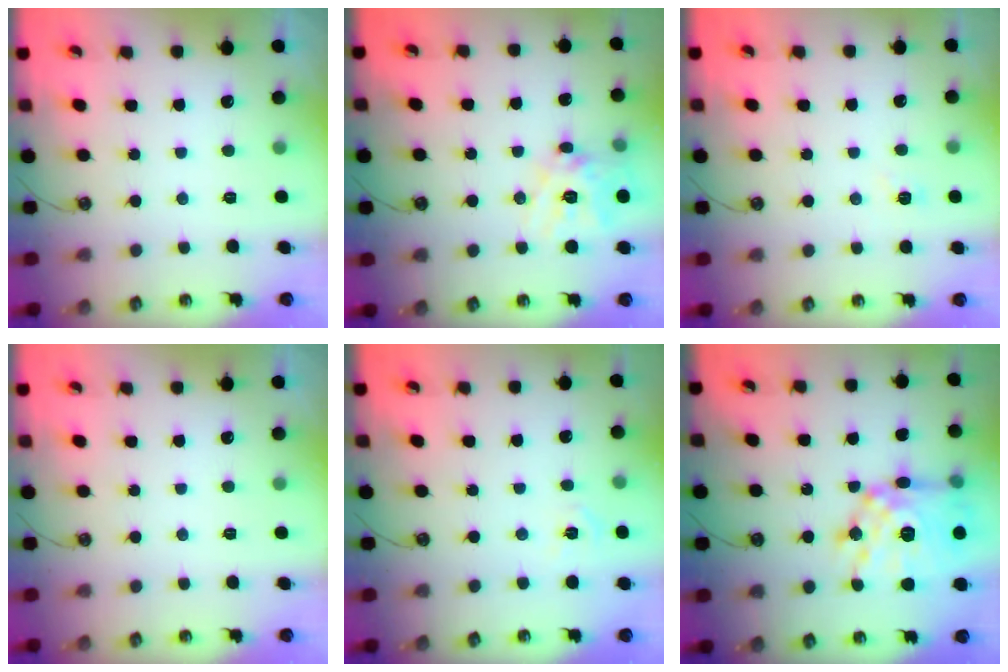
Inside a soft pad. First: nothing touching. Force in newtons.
{"total": 14.7, "press": 14.6, "slide": 1.8}
{"total": 3.3, "press": 3.3, "slide": 0.4}
{"total": 0.0}
{"total": 3.2, "press": 3.2, "slide": 0.4}
{"total": 21.0, "press": 20.9, "slide": 2.1}